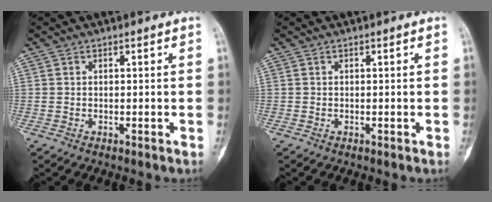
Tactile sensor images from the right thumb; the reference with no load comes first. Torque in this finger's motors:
{"motor_torque": [0.03, -0.02, 0.11, 0.00, 0.02]}